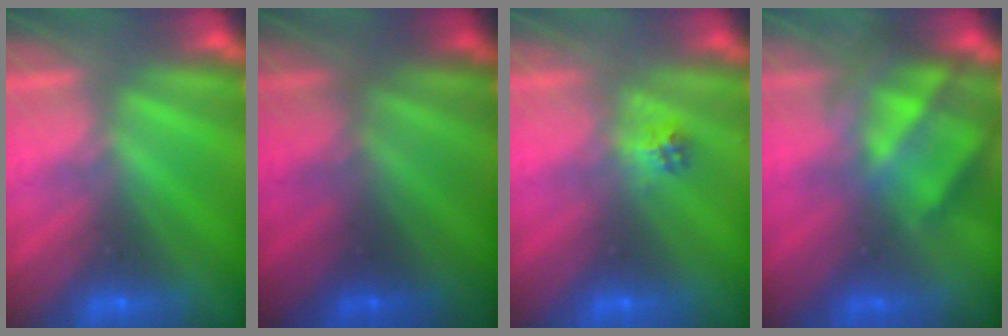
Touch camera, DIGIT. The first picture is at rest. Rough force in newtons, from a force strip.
{"total": 1.8}
{"total": 2.2}
{"total": 4.9}